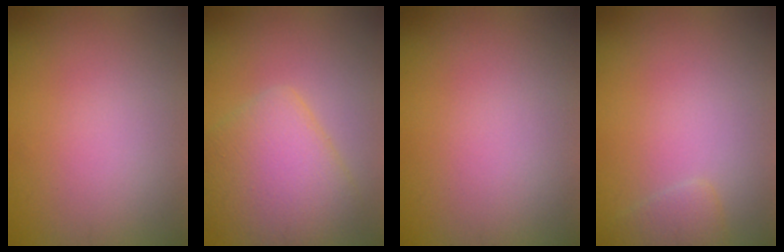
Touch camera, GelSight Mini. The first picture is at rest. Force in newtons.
{"total": 5.7, "press": 5.7, "slide": 0.2}
{"total": 0.0}
{"total": 1.3, "press": 1.3, "slide": 0.1}